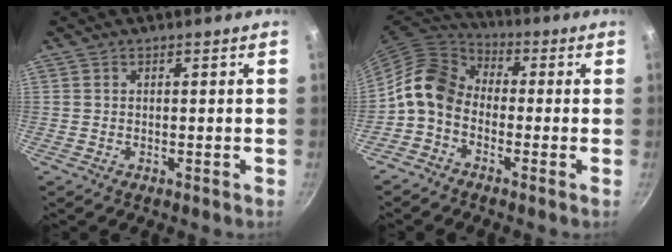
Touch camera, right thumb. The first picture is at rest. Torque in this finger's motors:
{"motor_torque": [0.90, 2.03, 0.90, -1.06, 0.08]}